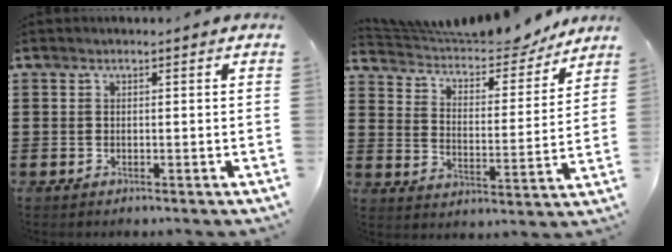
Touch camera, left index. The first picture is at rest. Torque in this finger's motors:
{"motor_torque": [0.75, -1.38, -0.01, -0.02]}